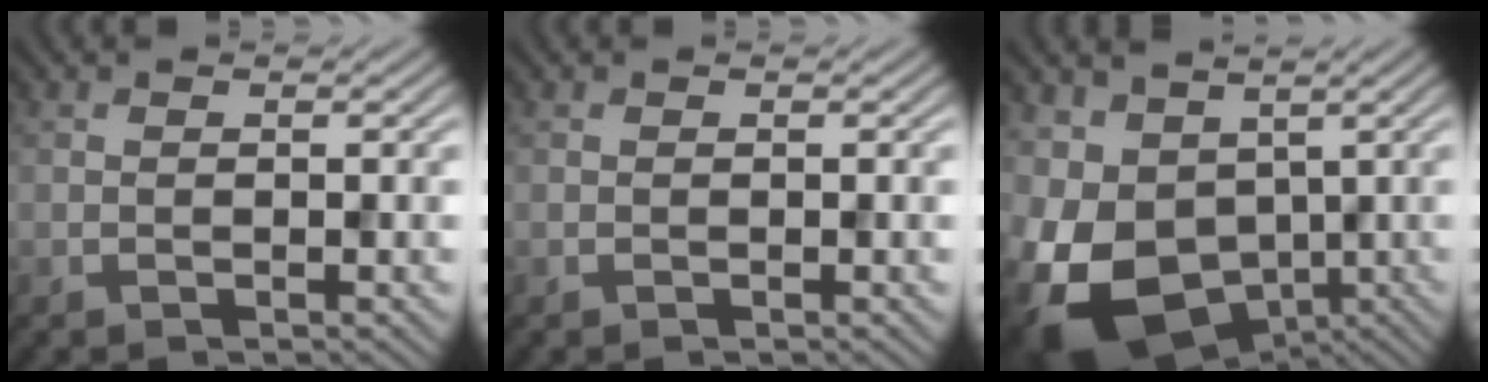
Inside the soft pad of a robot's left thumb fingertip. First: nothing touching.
{"total": 0.0}
{"total": 12.9, "force": [-2.3, 9.3, 8.6], "torque": [-0.215, -0.031, -0.031]}